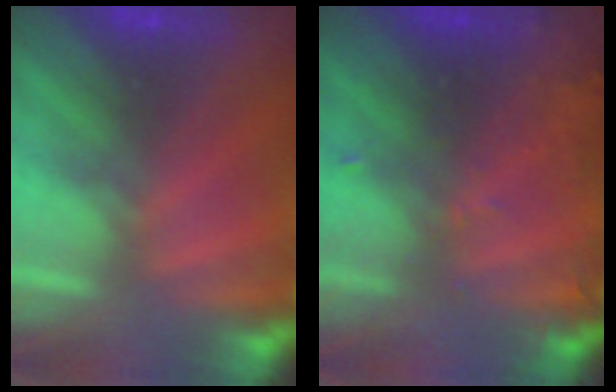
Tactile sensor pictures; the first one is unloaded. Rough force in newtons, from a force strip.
{"total": 6.1}